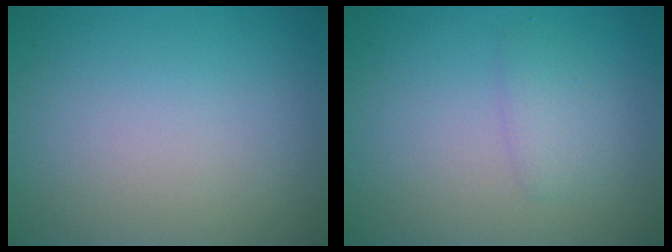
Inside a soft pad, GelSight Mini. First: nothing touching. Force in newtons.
{"total": 1.6, "press": 1.6, "slide": 0.1}